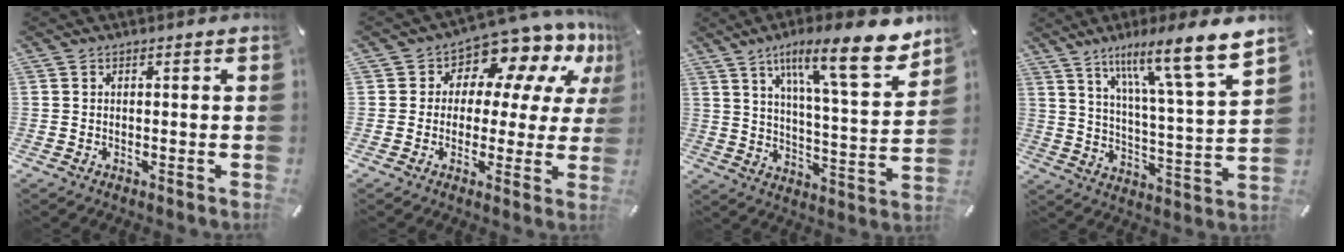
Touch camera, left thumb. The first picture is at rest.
{"total": 8.9, "force": [6.4, 5.4, 3.0], "torque": [-0.056, -0.062, 0.111]}
{"total": 18.5, "force": [11.6, 4.4, 13.6], "torque": [-0.204, -0.066, 0.178]}
{"total": 16.2, "force": [11.4, 2.4, 11.3], "torque": [-0.182, -0.075, 0.176]}